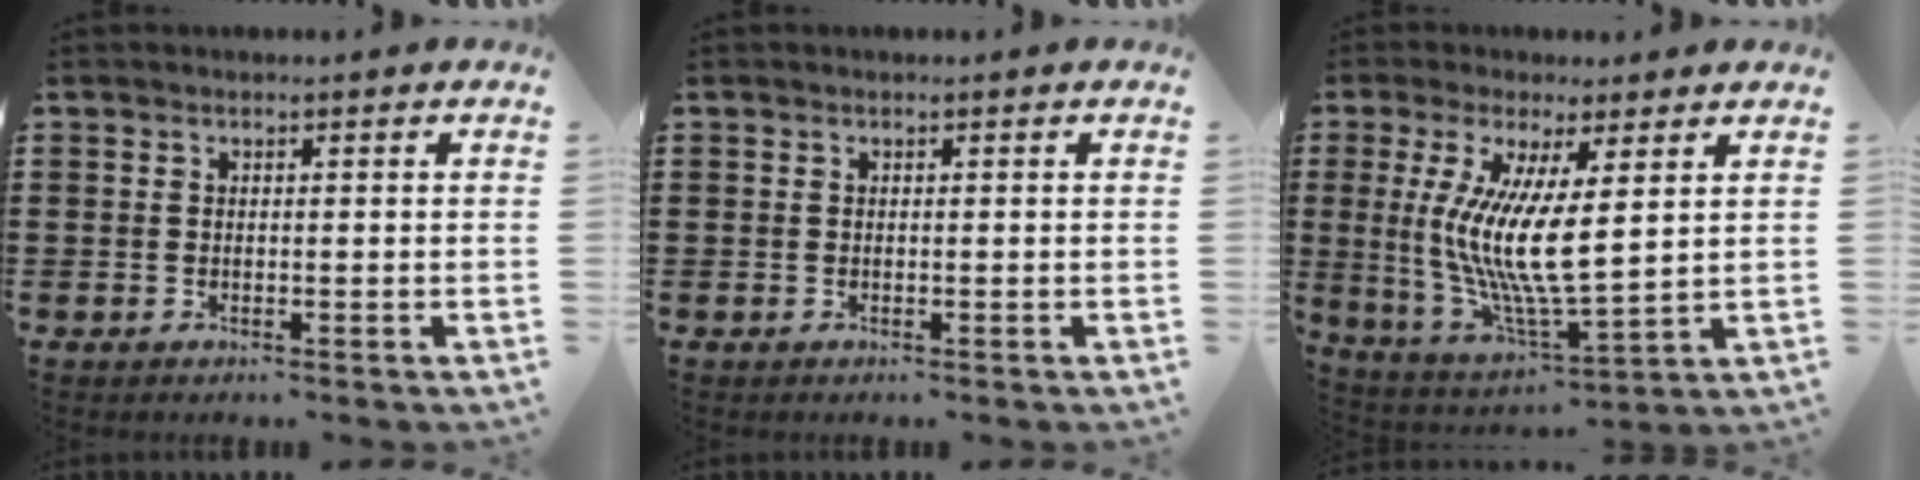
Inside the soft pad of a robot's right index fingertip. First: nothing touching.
{"total": 0.0}
{"total": 9.9, "force": [2.2, 2.0, 9.4], "torque": [-0.198, -0.019, 0.040]}